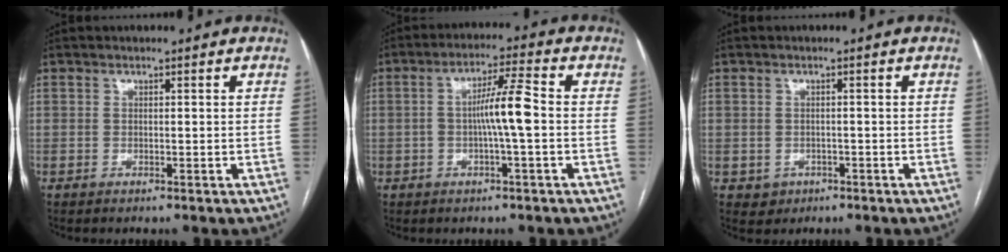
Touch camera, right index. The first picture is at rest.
{"total": 6.8, "force": [-0.6, 0.1, 6.8], "torque": [-0.124, 0.013, -0.012]}
{"total": 2.4, "force": [-0.9, 2.1, 0.4], "torque": [-0.001, 0.006, -0.008]}